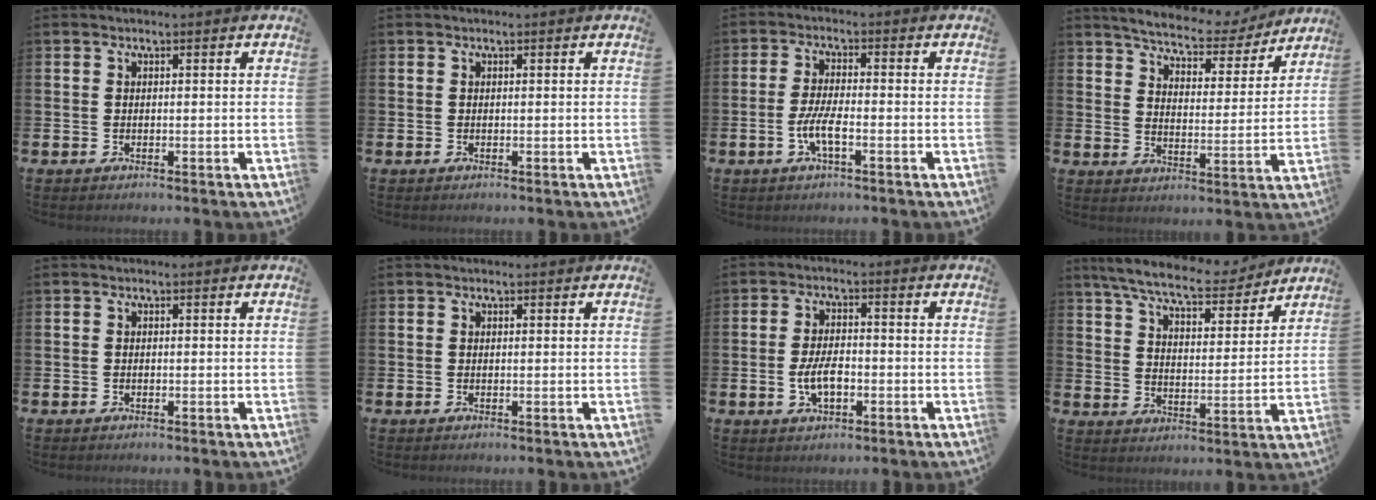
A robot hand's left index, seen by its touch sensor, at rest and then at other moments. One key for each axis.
{"total": 0.0}
{"total": 4.1, "fx": -1.4, "fy": 1.0, "fz": 3.7, "tx": -0.079, "ty": 0.000, "tz": -0.029}
{"total": 6.3, "fx": 6.0, "fy": 1.2, "fz": 1.4, "tx": -0.048, "ty": -0.043, "tz": 0.101}
{"total": 0.0}
{"total": 0.0}
{"total": 4.5, "fx": -1.0, "fy": 2.3, "fz": 3.8, "tx": -0.062, "ty": -0.001, "tz": -0.022}
{"total": 8.4, "fx": 7.8, "fy": 1.2, "fz": 2.9, "tx": -0.081, "ty": -0.045, "tz": 0.135}